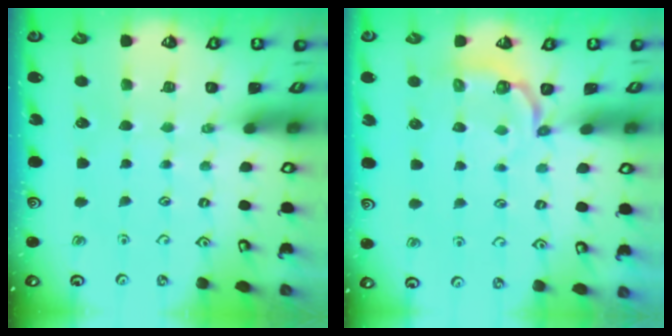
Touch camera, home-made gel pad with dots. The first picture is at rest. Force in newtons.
{"total": 4.4, "press": 3.8, "slide": 2.3}